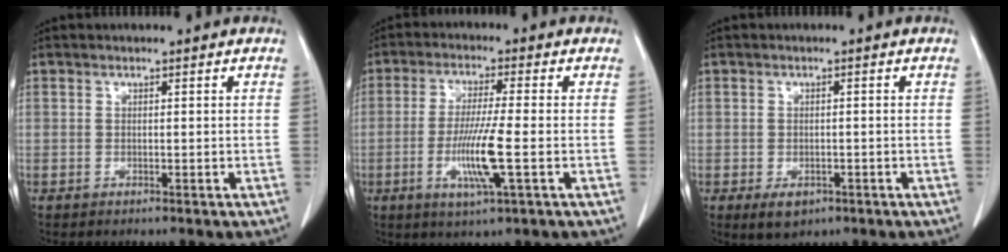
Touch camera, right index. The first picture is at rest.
{"total": 8.5, "force": [-2.2, -0.3, 8.2], "torque": [-0.161, -0.015, -0.042]}
{"total": 3.2, "force": [-1.6, 2.1, 1.8], "torque": [-0.029, -0.003, -0.015]}